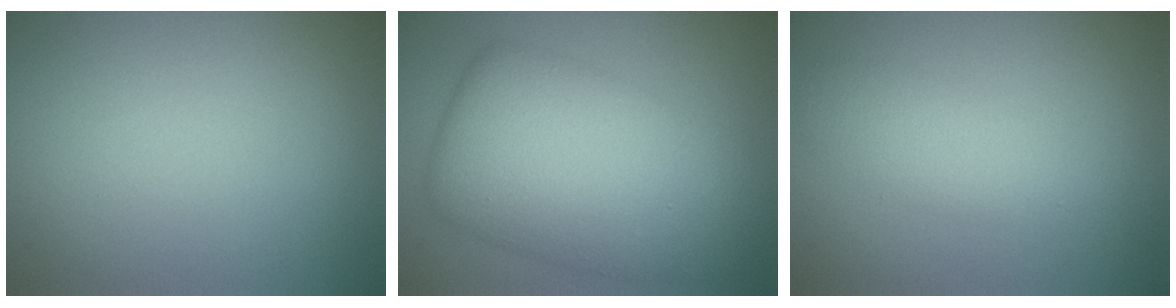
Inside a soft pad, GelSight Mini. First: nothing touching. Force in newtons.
{"total": 11.4, "press": 11.4, "slide": 0.2}
{"total": 2.5, "press": 2.5, "slide": 0.2}